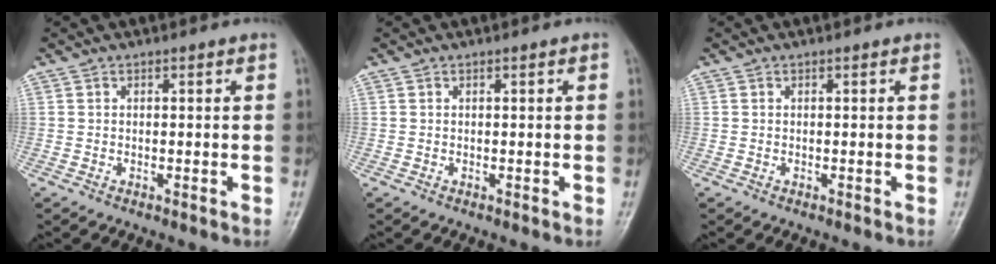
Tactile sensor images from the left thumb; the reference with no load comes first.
{"total": 0.0}
{"total": 0.0}